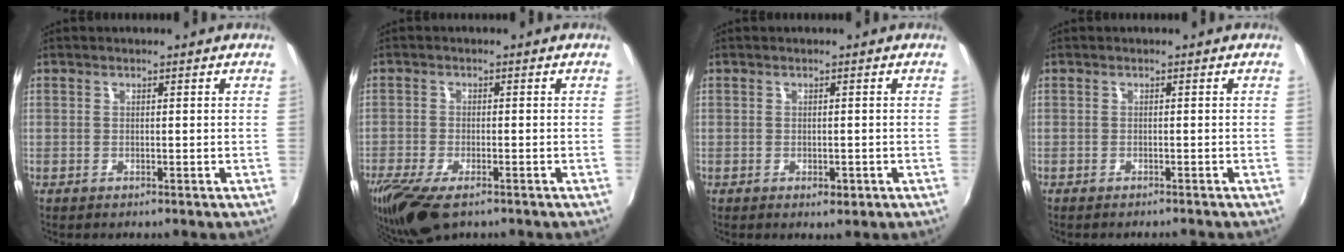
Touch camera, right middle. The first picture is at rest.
{"total": 10.7, "force": [-7.2, 4.0, 6.8], "torque": [-0.160, -0.043, -0.132]}
{"total": 1.6, "force": [-0.7, 1.0, 1.0], "torque": [-0.014, -0.004, -0.010]}
{"total": 1.6, "force": [-1.5, 0.2, 0.5], "torque": [-0.013, -0.010, -0.023]}